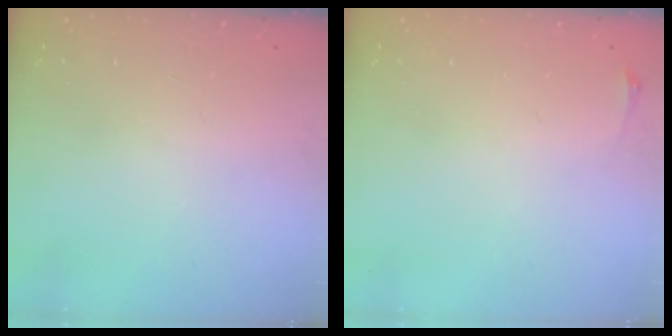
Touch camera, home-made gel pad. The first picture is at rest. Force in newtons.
{"total": 2.8, "press": 2.1, "slide": 1.9}